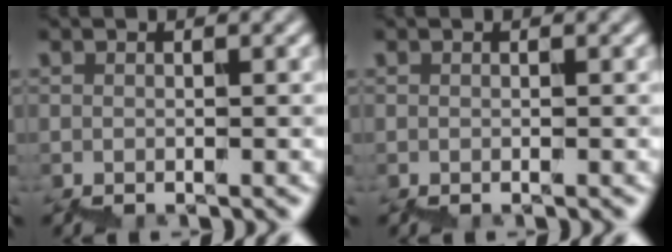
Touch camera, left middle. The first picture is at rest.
{"total": 0.0}